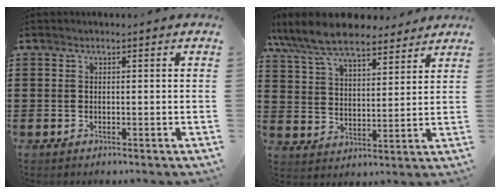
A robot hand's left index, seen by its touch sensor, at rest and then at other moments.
{"total": 9.5, "force": [8.4, 2.4, 3.9], "torque": [-0.108, -0.029, 0.153]}